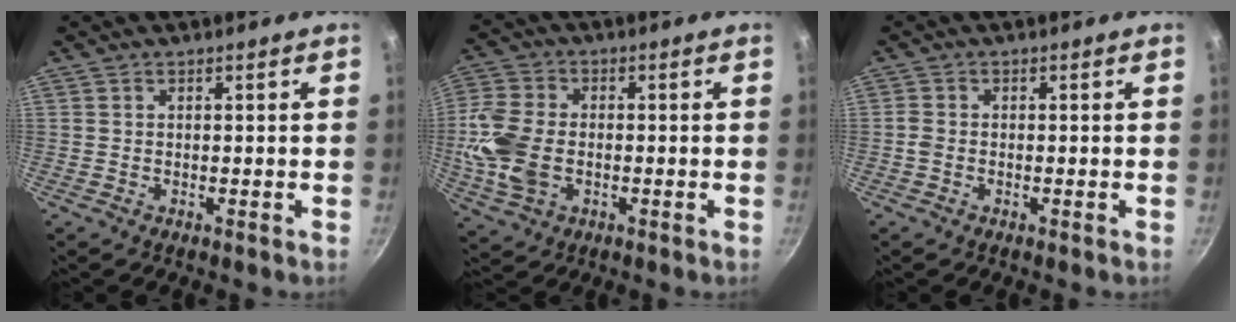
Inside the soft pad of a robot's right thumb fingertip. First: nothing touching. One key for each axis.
{"total": 11.2, "fx": -1.5, "fy": 7.6, "fz": 8.1, "tx": -0.166, "ty": 0.008, "tz": -0.036}
{"total": 1.3, "fx": -0.5, "fy": 1.0, "fz": 0.7, "tx": -0.016, "ty": 0.004, "tz": -0.011}